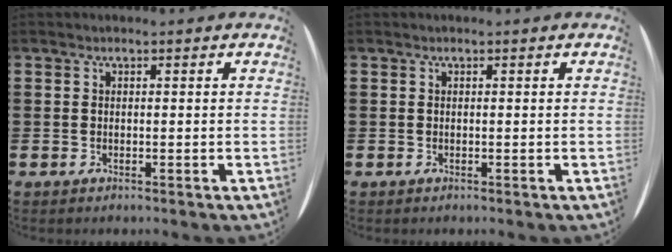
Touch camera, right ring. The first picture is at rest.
{"total": 0.0}